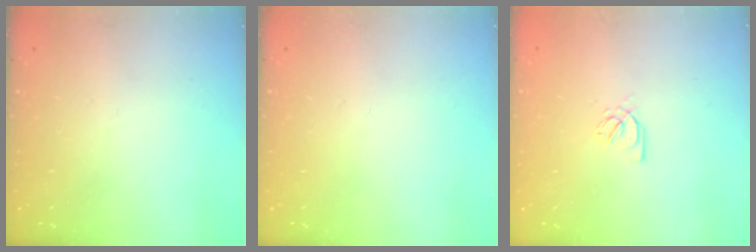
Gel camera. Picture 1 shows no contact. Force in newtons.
{"total": 0.0}
{"total": 2.6, "press": 2.6, "slide": 0.4}